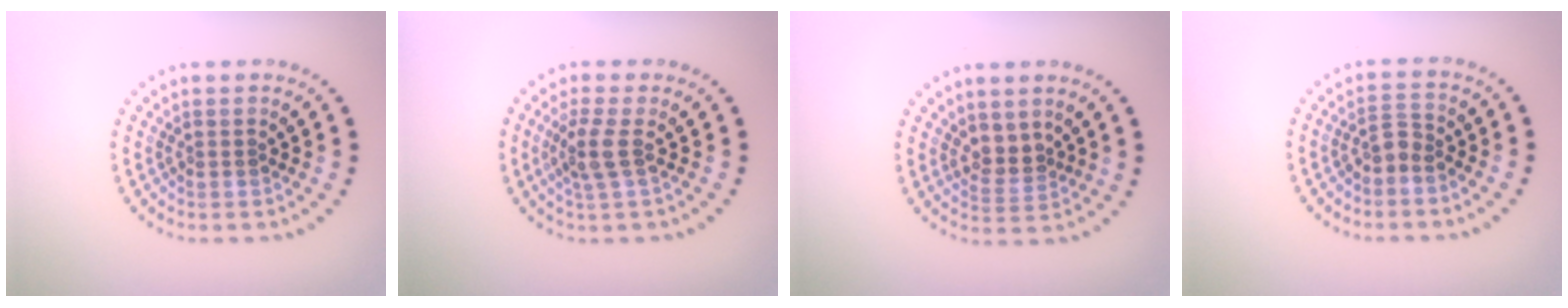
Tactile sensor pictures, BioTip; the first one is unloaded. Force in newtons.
{"total": 2.3, "press": 1.8, "slide": 1.4}
{"total": 2.0, "press": 1.7, "slide": 1.1}
{"total": 1.8, "press": 1.3, "slide": 1.2}